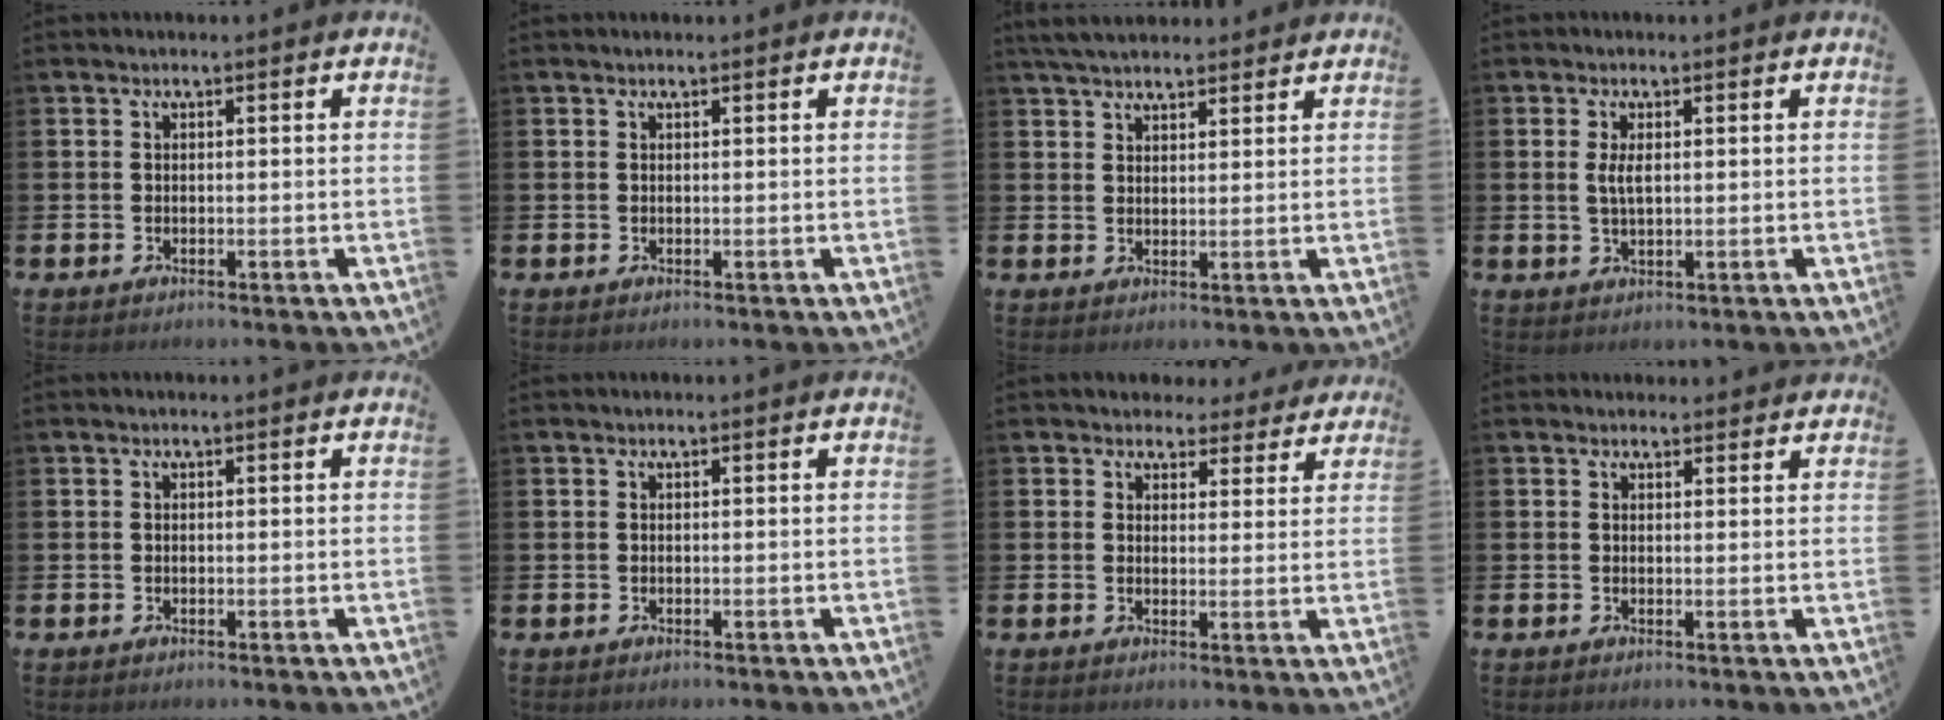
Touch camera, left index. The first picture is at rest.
{"total": 0.0}
{"total": 4.5, "force": [4.2, 1.2, 1.1], "torque": [-0.028, -0.012, 0.079]}
{"total": 2.2, "force": [0.5, 0.8, 2.0], "torque": [-0.042, 0.004, 0.007]}
{"total": 0.0}
{"total": 0.0}
{"total": 3.8, "force": [3.2, 2.0, 0.2], "torque": [0.000, -0.021, 0.052]}
{"total": 1.5, "force": [1.4, 0.5, 0.0], "torque": [0.010, -0.003, 0.024]}